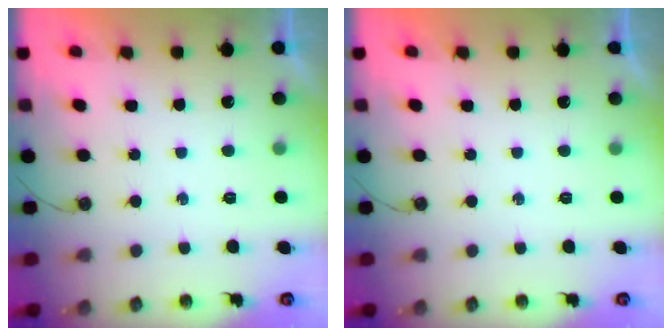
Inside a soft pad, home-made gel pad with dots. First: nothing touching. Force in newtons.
{"total": 0.0}